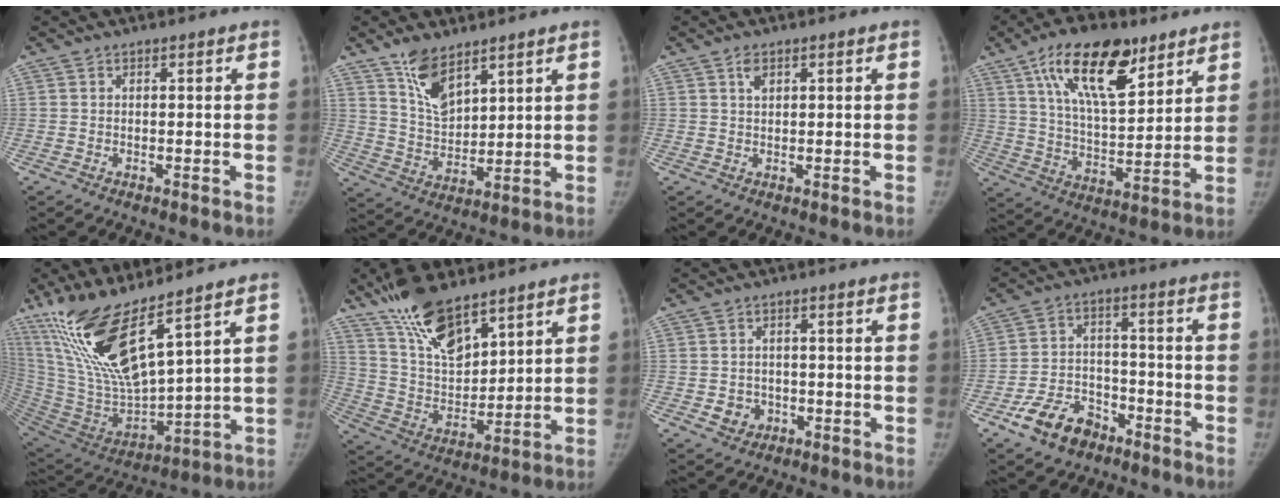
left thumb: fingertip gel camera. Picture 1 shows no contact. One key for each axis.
{"total": 9.3, "fx": 6.3, "fy": 4.4, "fz": 5.2, "tx": -0.073, "ty": -0.043, "tz": 0.127}
{"total": 1.9, "fx": 1.0, "fy": 1.2, "fz": 1.1, "tx": -0.013, "ty": -0.002, "tz": 0.017}
{"total": 18.1, "fx": 10.2, "fy": 7.8, "fz": 12.8, "tx": -0.180, "ty": -0.043, "tz": 0.179}
{"total": 19.5, "fx": 12.7, "fy": 4.0, "fz": 14.2, "tx": -0.271, "ty": -0.073, "tz": 0.258}
{"total": 15.4, "fx": 11.3, "fy": 6.1, "fz": 8.5, "tx": -0.123, "ty": -0.064, "tz": 0.222}
{"total": 4.1, "fx": -1.2, "fy": 3.7, "fz": 1.4, "tx": -0.003, "ty": 0.007, "tz": -0.014}
{"total": 10.7, "fx": -6.6, "fy": 6.9, "fz": 4.8, "tx": -0.064, "ty": 0.042, "tz": -0.114}